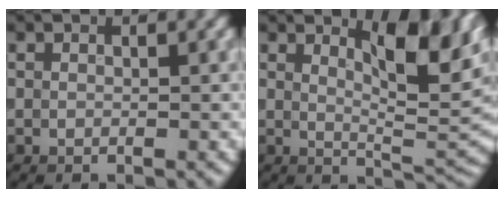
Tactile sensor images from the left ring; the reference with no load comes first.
{"total": 7.0, "force": [2.9, 1.9, 6.0], "torque": [-0.086, -0.005, 0.048]}